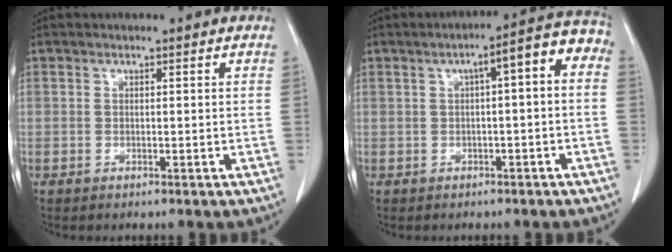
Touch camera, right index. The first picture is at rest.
{"total": 7.4, "force": [0.8, 1.4, 7.2], "torque": [-0.094, 0.036, 0.002]}